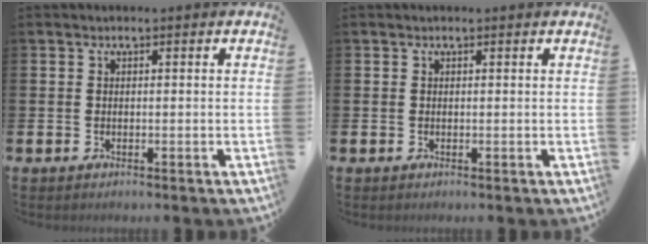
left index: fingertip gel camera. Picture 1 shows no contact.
{"total": 0.0}